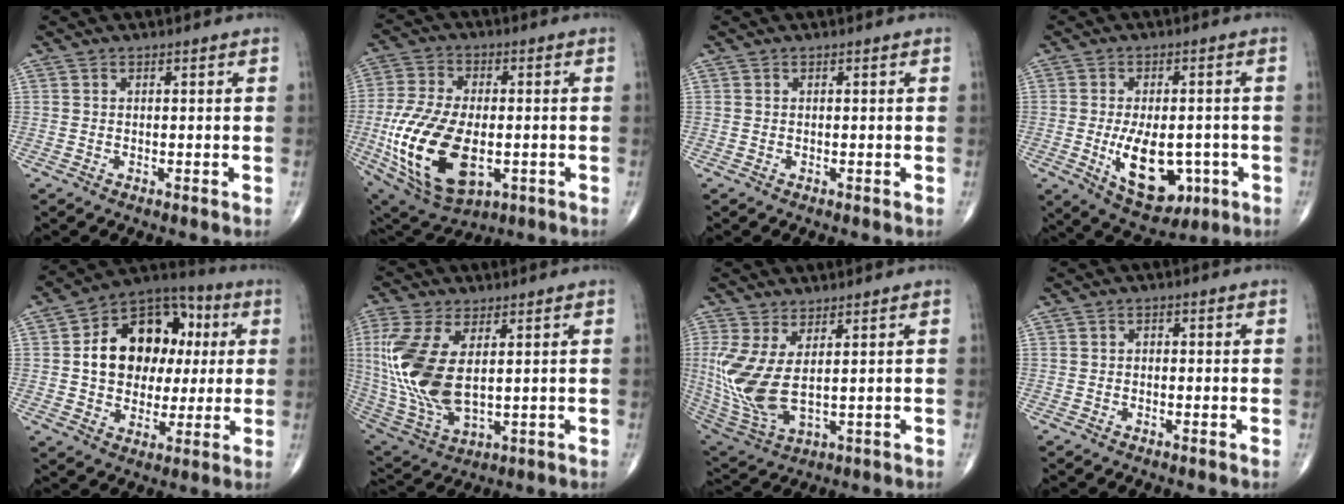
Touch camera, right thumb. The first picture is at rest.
{"total": 20.7, "force": [-4.2, 11.2, 16.9], "torque": [-0.337, -0.008, -0.057]}
{"total": 0.0}
{"total": 12.8, "force": [-3.2, 7.0, 10.2], "torque": [-0.138, -0.002, -0.033]}
{"total": 18.5, "force": [2.6, 13.6, 12.2], "torque": [-0.142, 0.023, 0.038]}
{"total": 17.1, "force": [2.4, 8.6, 14.6], "torque": [-0.334, -0.016, 0.061]}
{"total": 12.5, "force": [1.9, 5.3, 11.1], "torque": [-0.264, -0.025, 0.058]}
{"total": 1.0, "force": [-0.1, 0.7, 0.6], "torque": [-0.004, 0.006, -0.006]}